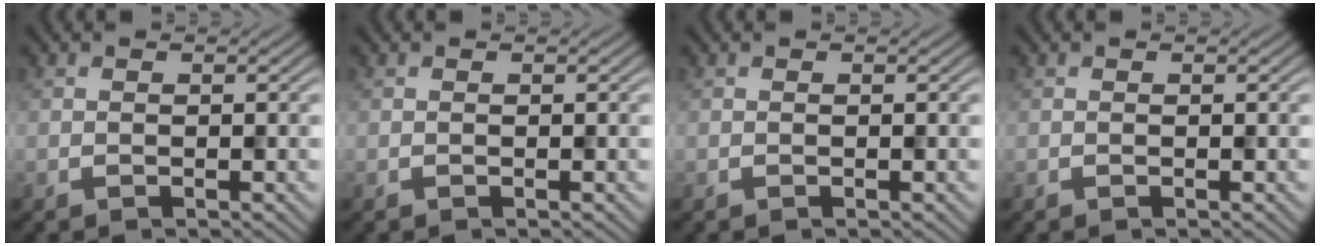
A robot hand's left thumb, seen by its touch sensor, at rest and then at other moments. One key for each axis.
{"total": 0.0}
{"total": 0.0}
{"total": 0.0}